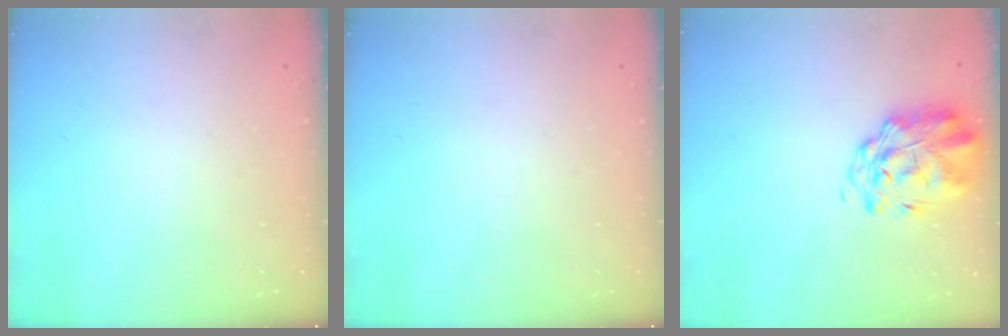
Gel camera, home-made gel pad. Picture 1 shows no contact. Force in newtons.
{"total": 0.0}
{"total": 3.2, "press": 2.6, "slide": 1.8}